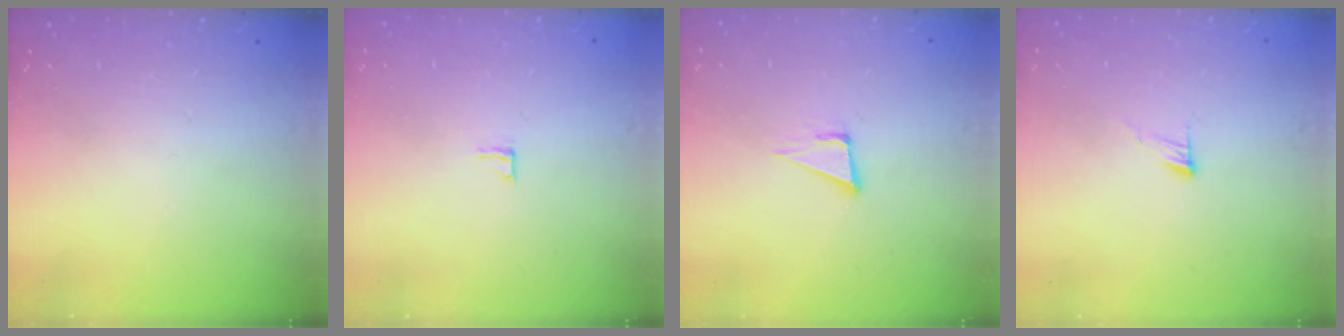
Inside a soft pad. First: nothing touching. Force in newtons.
{"total": 4.3, "press": 4.3, "slide": 0.3}
{"total": 5.1, "press": 4.3, "slide": 2.8}
{"total": 5.2, "press": 5.2, "slide": 0.5}